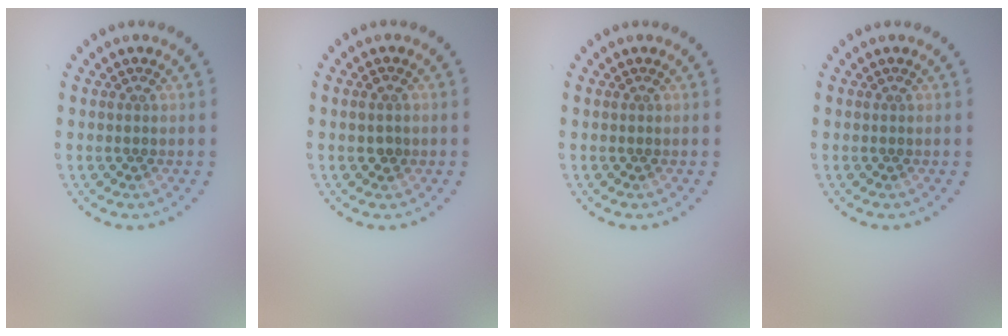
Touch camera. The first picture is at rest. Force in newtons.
{"total": 1.2, "press": 1.2, "slide": 0.1}
{"total": 0.0}
{"total": 0.0}